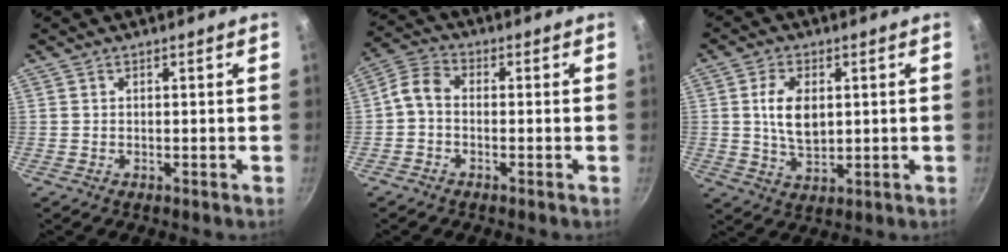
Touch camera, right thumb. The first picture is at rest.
{"total": 4.5, "force": [-1.2, 3.1, 3.1], "torque": [-0.071, 0.028, -0.036]}
{"total": 8.0, "force": [1.2, 5.0, 6.2], "torque": [-0.104, -0.010, 0.026]}